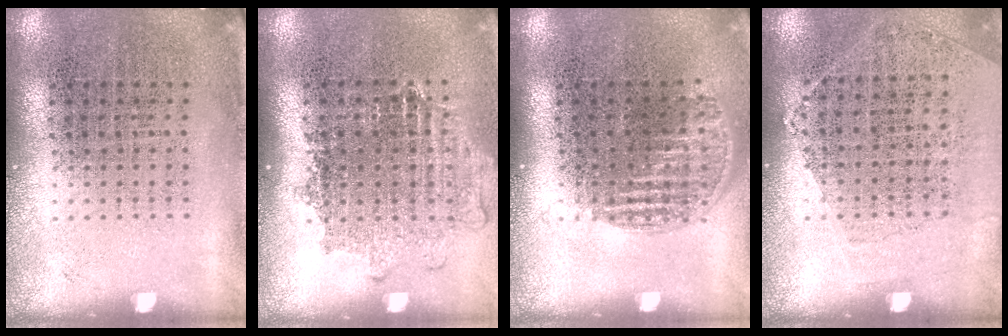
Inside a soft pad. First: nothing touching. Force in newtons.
{"total": 1.1, "press": 1.1, "slide": 0.4}
{"total": 1.2, "press": 1.0, "slide": 0.6}
{"total": 1.1, "press": 0.9, "slide": 0.7}